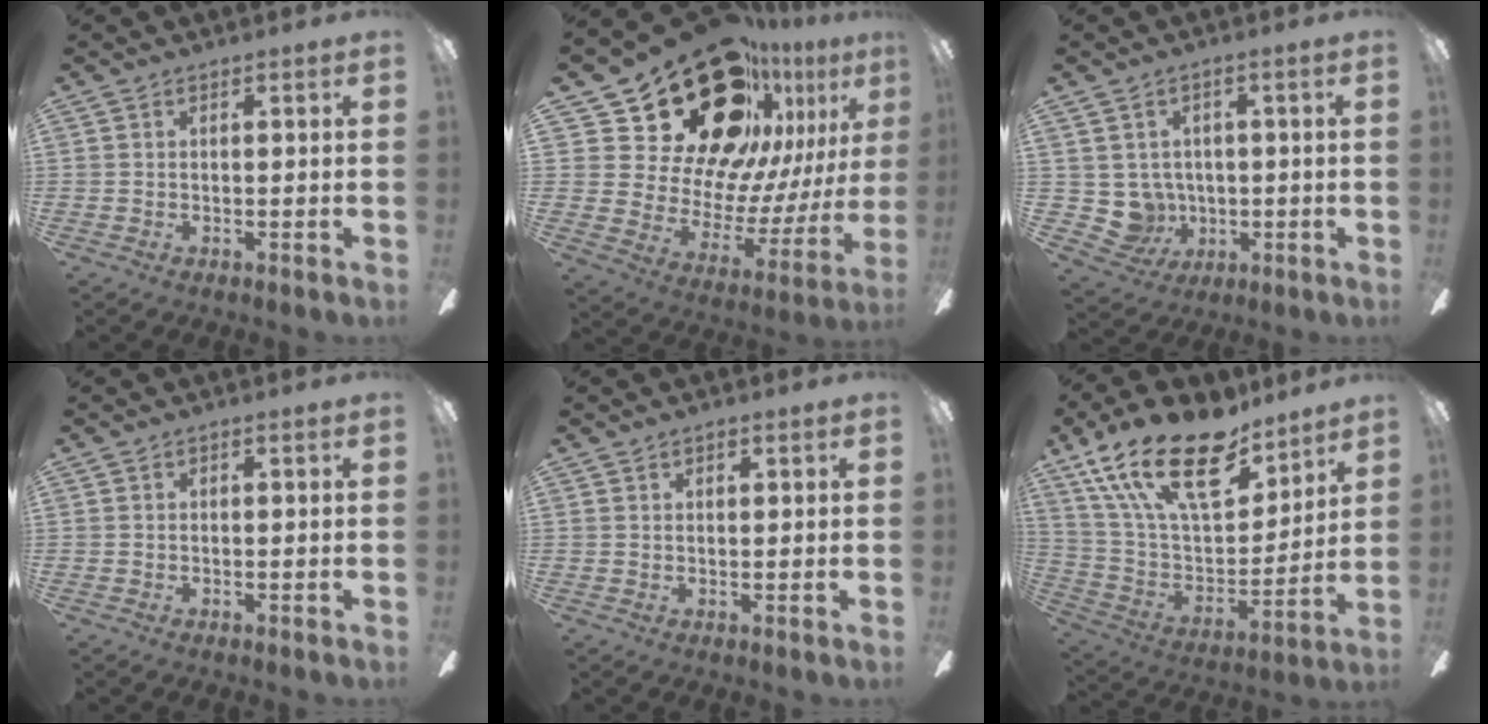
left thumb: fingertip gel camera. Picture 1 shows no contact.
{"total": 32.9, "force": [20.9, 17.8, 18.2], "torque": [-0.302, -0.152, 0.404]}
{"total": 6.4, "force": [0.9, 6.3, 1.2], "torque": [-0.064, -0.014, 0.024]}
{"total": 0.0}
{"total": 0.8, "force": [0.7, 0.4, 0.2], "torque": [-0.005, 0.001, 0.012]}
{"total": 24.3, "force": [15.6, 11.1, 15.0], "torque": [-0.281, -0.096, 0.273]}